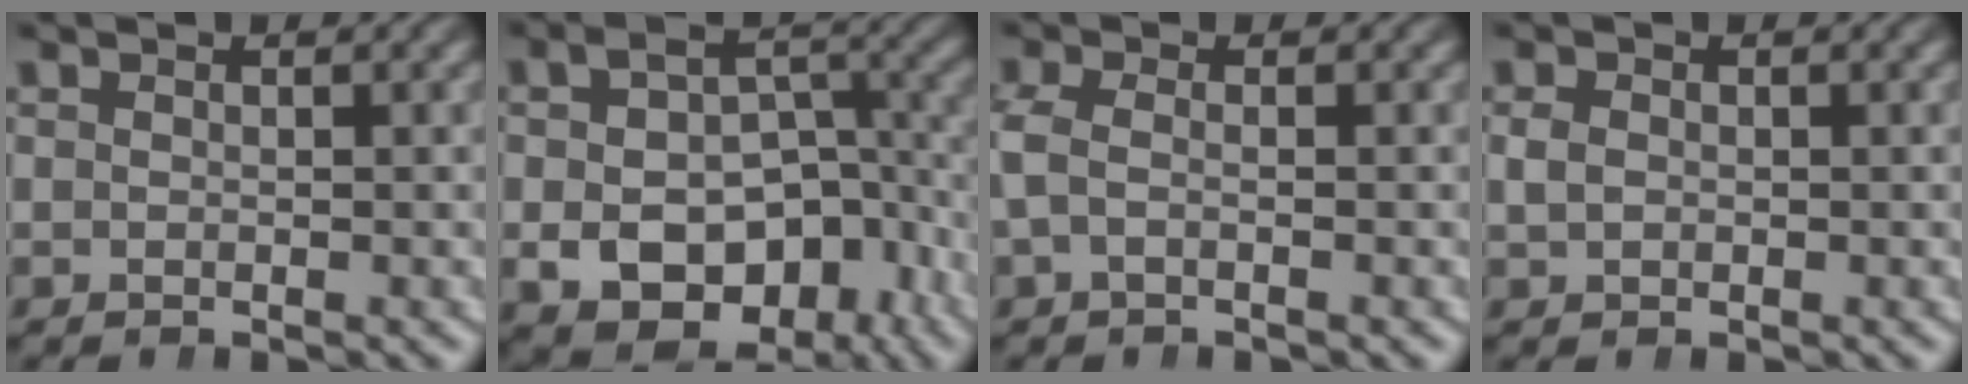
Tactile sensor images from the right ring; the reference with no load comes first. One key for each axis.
{"total": 12.1, "fx": -4.0, "fy": 8.9, "fz": 7.1, "tx": -0.109, "ty": -0.047, "tz": -0.046}
{"total": 2.1, "fx": -0.1, "fy": 1.3, "fz": 1.7, "tx": -0.048, "ty": 0.001, "tz": -0.001}
{"total": 0.7, "fx": 0.1, "fy": 0.5, "fz": 0.5, "tx": -0.008, "ty": -0.004, "tz": 0.009}